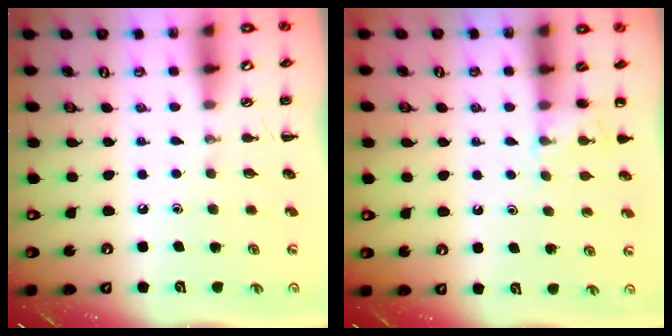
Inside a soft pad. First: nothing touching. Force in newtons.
{"total": 5.1, "press": 4.8, "slide": 1.6}